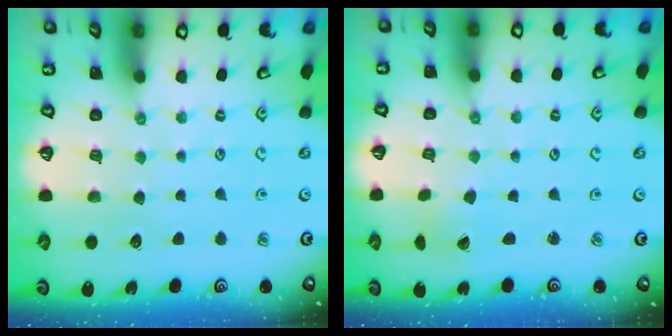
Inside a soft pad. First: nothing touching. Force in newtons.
{"total": 0.7, "press": 0.7, "slide": 0.0}